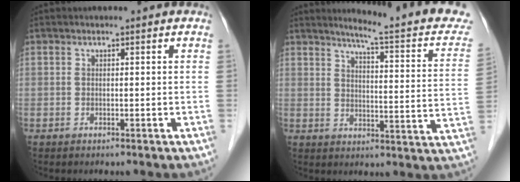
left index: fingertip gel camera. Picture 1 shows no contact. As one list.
[{"total": 16.1, "force": [14.2, 0.8, 7.6], "torque": [-0.093, -0.050, 0.160]}]